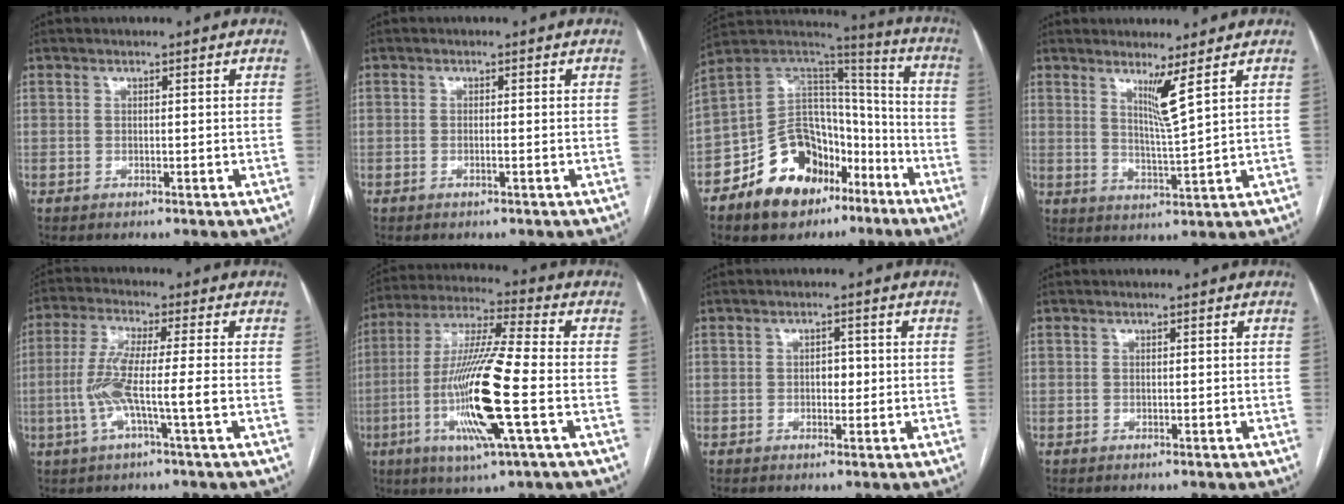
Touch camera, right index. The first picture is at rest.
{"total": 0.8, "force": [-0.3, 0.0, 0.7], "torque": [-0.016, -0.001, -0.004]}
{"total": 19.0, "force": [-10.4, 12.2, 10.2], "torque": [-0.167, 0.065, -0.167]}
{"total": 4.5, "force": [2.6, -1.2, 3.5], "torque": [-0.062, -0.024, 0.049]}
{"total": 8.4, "force": [-2.0, -0.2, 8.2], "torque": [-0.169, 0.002, -0.041]}
{"total": 17.1, "force": [-4.3, 0.5, 16.6], "torque": [-0.337, -0.015, -0.084]}
{"total": 2.0, "force": [-0.1, 1.2, 1.6], "torque": [-0.020, 0.004, -0.003]}
{"total": 0.0}